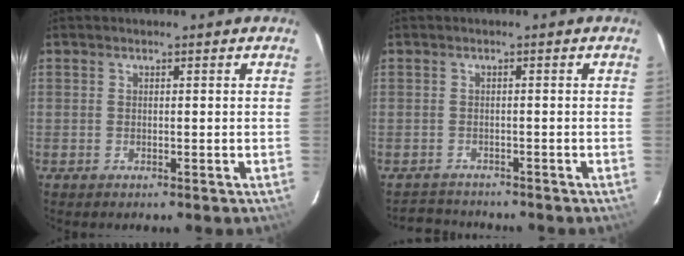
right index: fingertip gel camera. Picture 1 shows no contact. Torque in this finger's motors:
{"motor_torque": [-0.45, 0.00, -1.05, -0.21]}